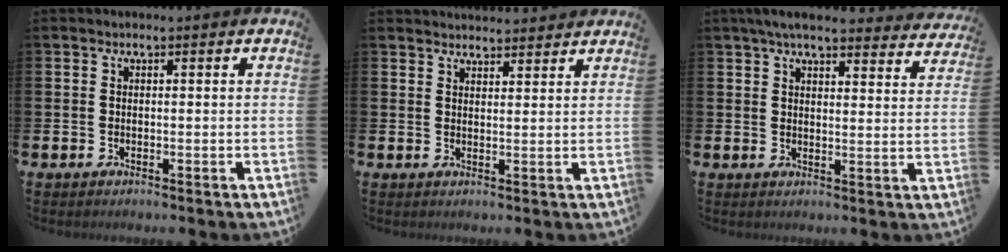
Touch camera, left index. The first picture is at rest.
{"total": 3.0, "force": [2.9, 0.4, -0.2], "torque": [0.009, -0.019, 0.051]}
{"total": 5.4, "force": [5.0, 0.8, 1.9], "torque": [-0.040, -0.027, 0.088]}